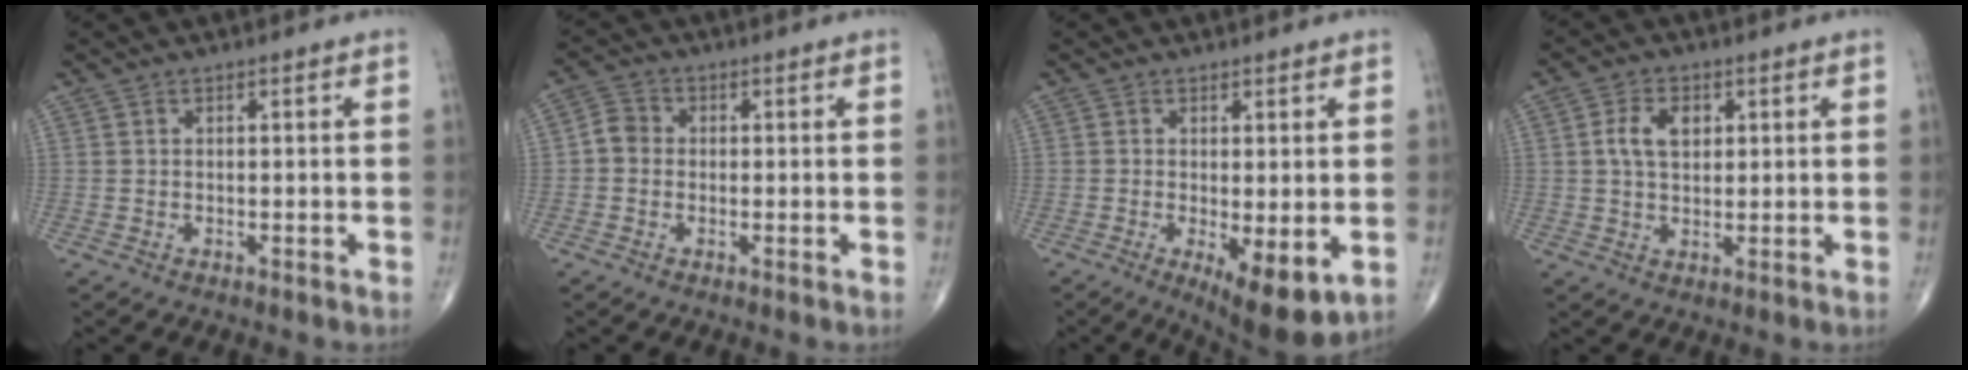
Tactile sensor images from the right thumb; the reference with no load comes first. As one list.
[{"total": 3.3, "force": [-0.4, 3.0, 1.5], "torque": [-0.015, 0.010, -0.015]}, {"total": 8.7, "force": [-2.0, 3.0, 8.0], "torque": [-0.116, -0.024, -0.024]}, {"total": 5.8, "force": [1.4, 3.7, 4.2], "torque": [-0.069, 0.002, 0.024]}]